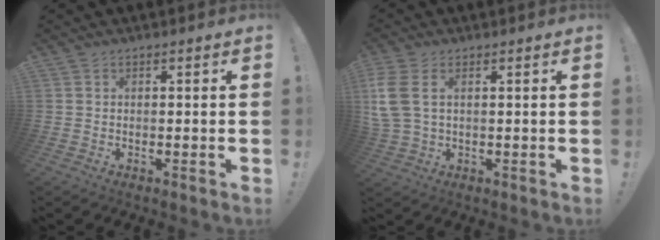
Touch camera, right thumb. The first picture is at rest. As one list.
[{"total": 7.5, "force": [2.4, 4.3, 5.7], "torque": [-0.138, -0.003, 0.049]}]